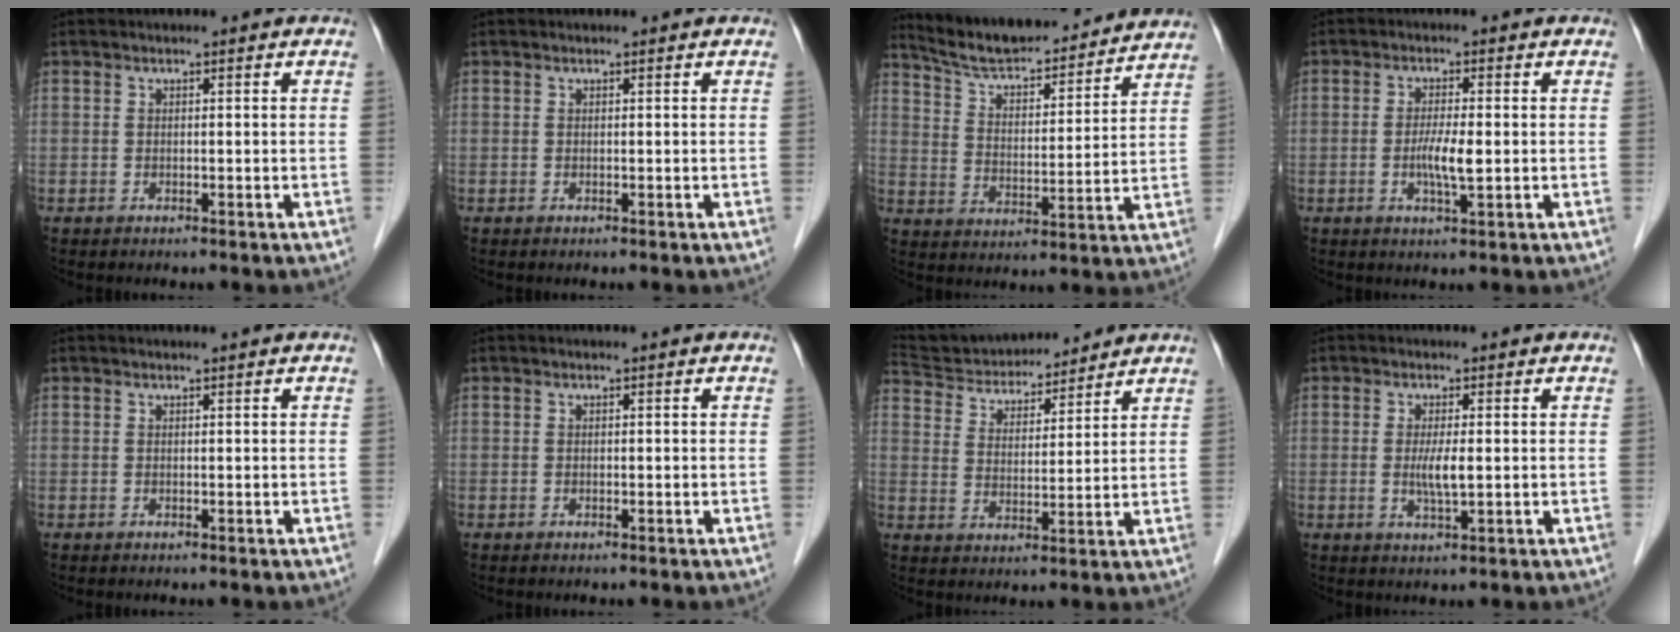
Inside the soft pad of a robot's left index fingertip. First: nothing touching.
{"total": 0.0}
{"total": 18.6, "force": [17.3, 3.4, 5.9], "torque": [-0.091, 0.011, 0.257]}
{"total": 3.9, "force": [-0.5, 0.4, 3.8], "torque": [-0.078, -0.006, -0.010]}
{"total": 0.6, "force": [0.5, -0.1, 0.2], "torque": [-0.006, 0.003, 0.010]}
{"total": 0.0}
{"total": 14.7, "force": [13.8, 3.4, 3.8], "torque": [-0.073, 0.027, 0.236]}
{"total": 3.1, "force": [0.0, 0.3, 3.1], "torque": [-0.065, -0.006, 0.002]}